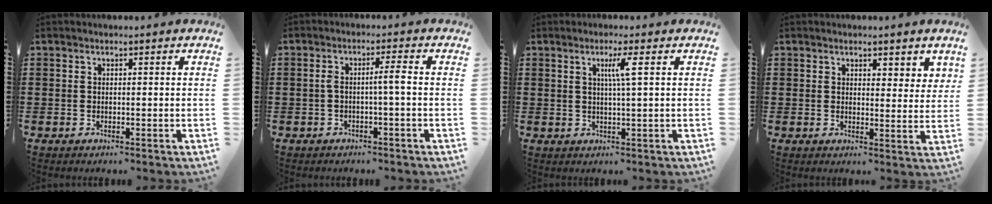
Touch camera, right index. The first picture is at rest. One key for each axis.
{"total": 3.0, "fx": -0.4, "fy": 0.1, "fz": 3.0, "tx": -0.056, "ty": 0.001, "tz": -0.011}
{"total": 3.5, "fx": 1.0, "fy": -0.3, "fz": 3.3, "tx": -0.066, "ty": -0.004, "tz": 0.013}
{"total": 2.9, "fx": 2.5, "fy": 1.3, "fz": 0.6, "tx": -0.011, "ty": 0.004, "tz": 0.045}